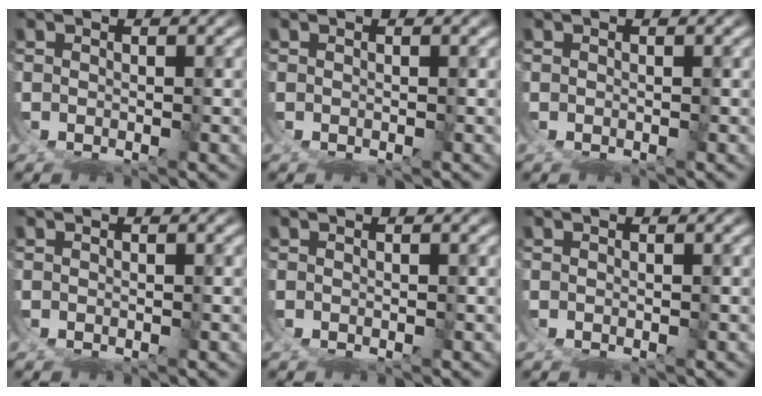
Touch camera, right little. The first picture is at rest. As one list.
[{"total": 0.0}, {"total": 0.0}, {"total": 0.0}, {"total": 0.0}, {"total": 0.0}]